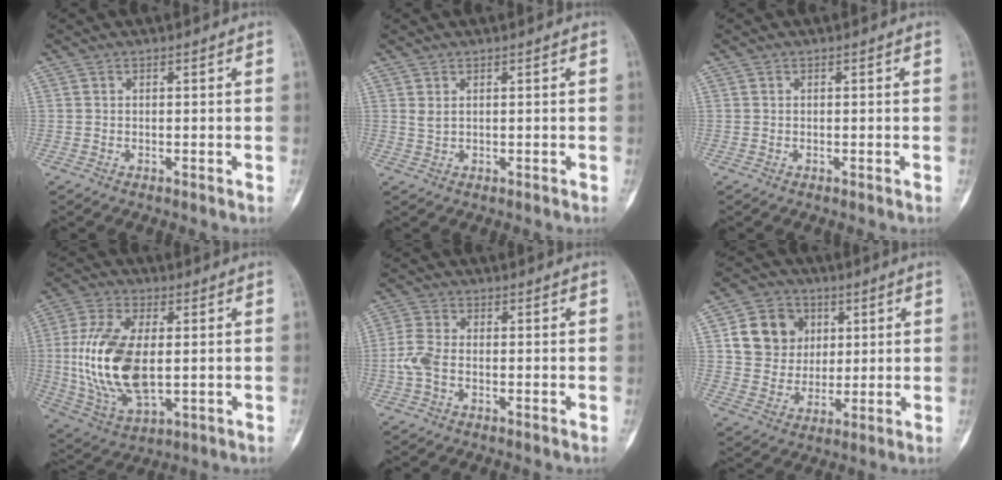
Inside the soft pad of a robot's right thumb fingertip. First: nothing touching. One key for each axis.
{"total": 1.1, "fx": 0.5, "fy": 0.5, "fz": 0.8, "tx": -0.017, "ty": 0.001, "tz": 0.015}
{"total": 0.0}
{"total": 18.1, "fx": 0.2, "fy": 9.4, "fz": 15.5, "tx": -0.321, "ty": -0.009, "tz": 0.015}
{"total": 4.8, "fx": -1.1, "fy": 2.8, "fz": 3.7, "tx": -0.096, "ty": 0.010, "tz": -0.027}
{"total": 11.9, "fx": 3.3, "fy": 10.4, "fz": 4.8, "tx": -0.045, "ty": -0.005, "tz": 0.060}